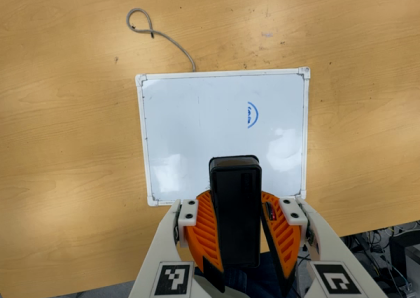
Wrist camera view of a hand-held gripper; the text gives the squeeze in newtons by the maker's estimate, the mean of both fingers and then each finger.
{"total": 10.1, "left": 9.8, "right": 10.4}